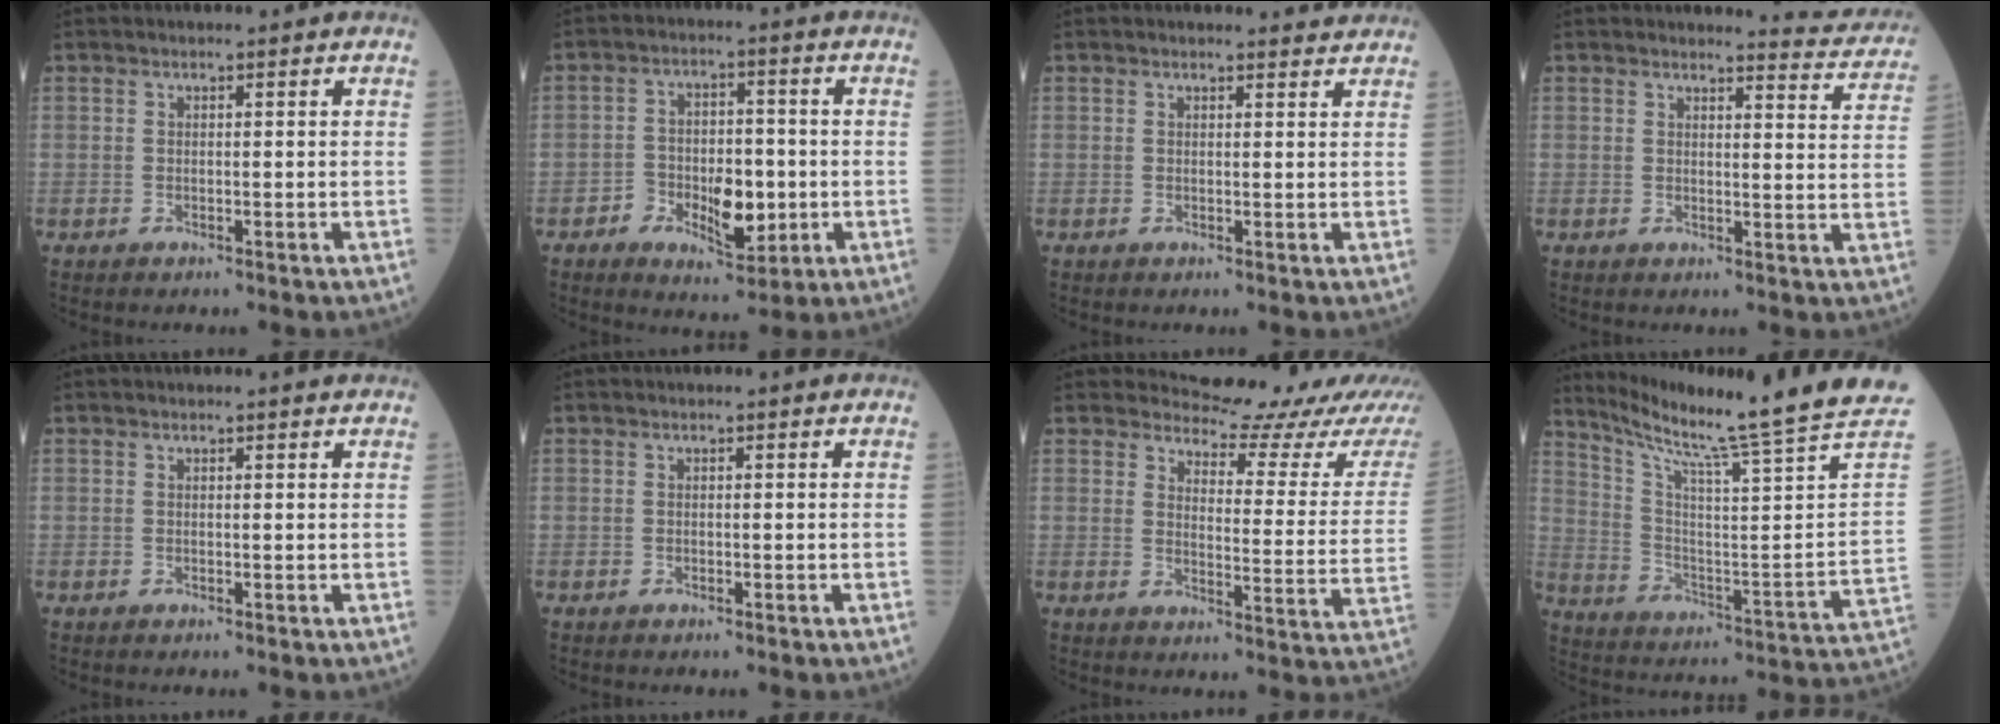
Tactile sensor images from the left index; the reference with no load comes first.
{"total": 8.1, "force": [-2.3, 4.4, 6.5], "torque": [-0.107, 0.010, -0.031]}
{"total": 2.1, "force": [2.1, 0.2, -0.1], "torque": [-0.007, -0.005, 0.018]}
{"total": 7.2, "force": [7.2, 0.2, -0.1], "torque": [0.004, -0.044, 0.063]}
{"total": 1.2, "force": [1.2, -0.1, 0.3], "torque": [-0.011, 0.001, 0.012]}
{"total": 0.0}
{"total": 13.3, "force": [13.1, 1.5, 2.1], "torque": [-0.010, -0.081, 0.137]}
{"total": 24.1, "force": [20.7, -4.1, 11.5], "torque": [-0.196, -0.115, 0.292]}